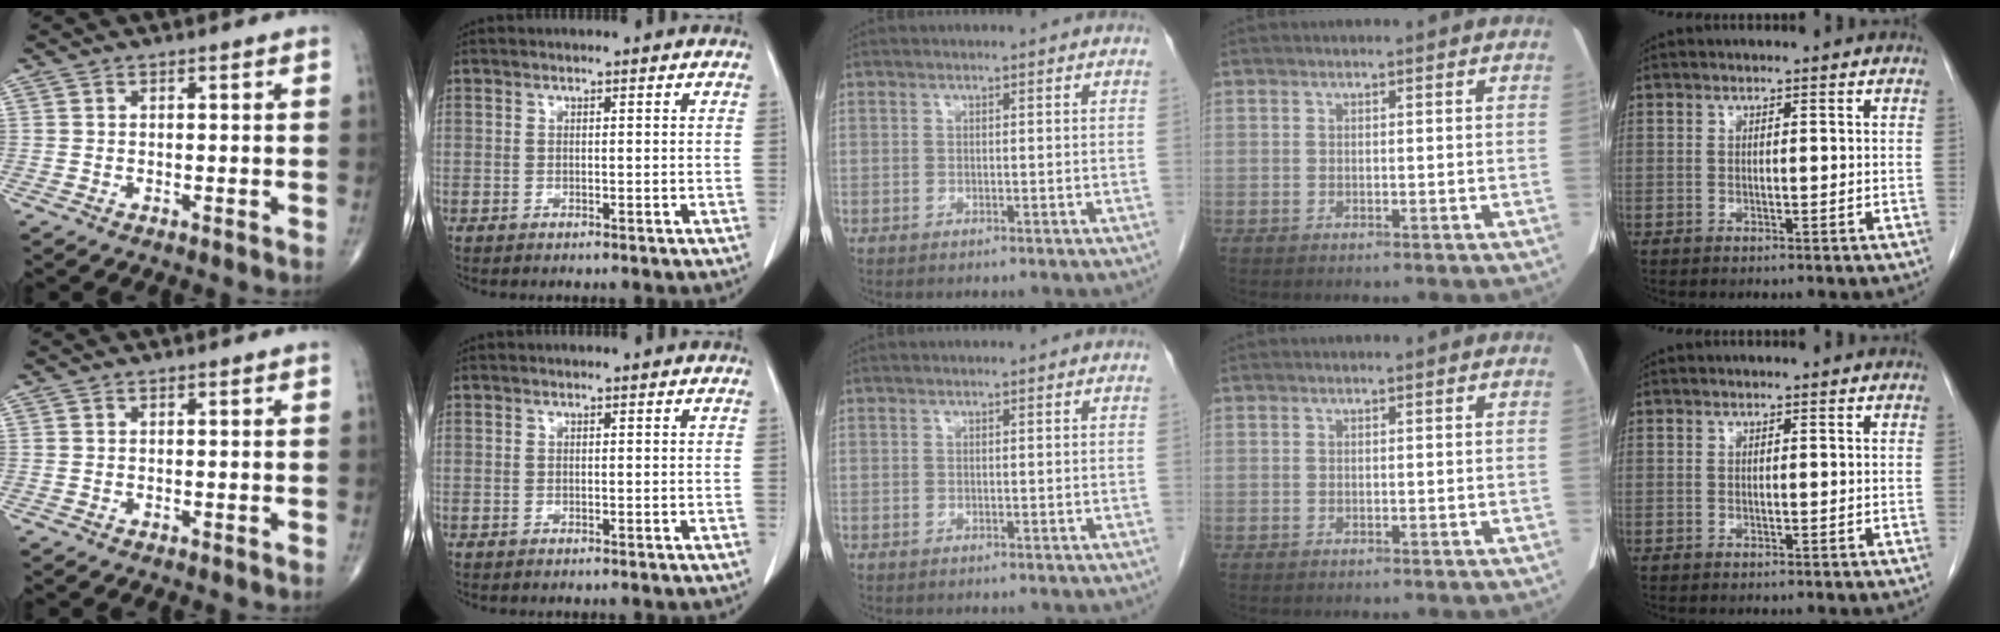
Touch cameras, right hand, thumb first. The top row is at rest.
{}